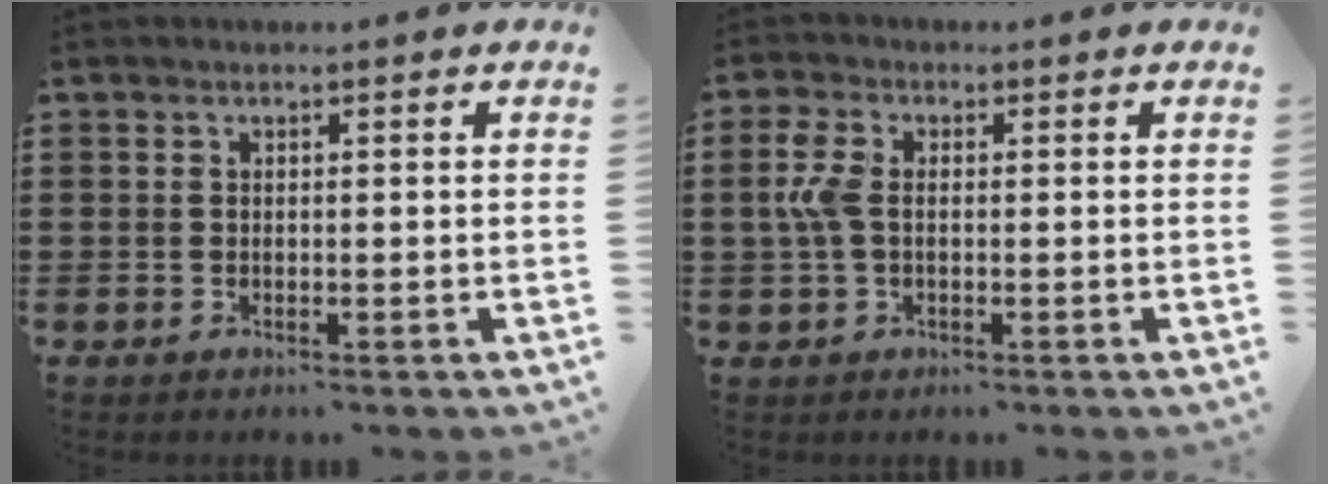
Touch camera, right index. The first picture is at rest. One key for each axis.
{"total": 4.8, "fx": 0.1, "fy": 2.7, "fz": 4.0, "tx": -0.110, "ty": 0.000, "tz": -0.008}